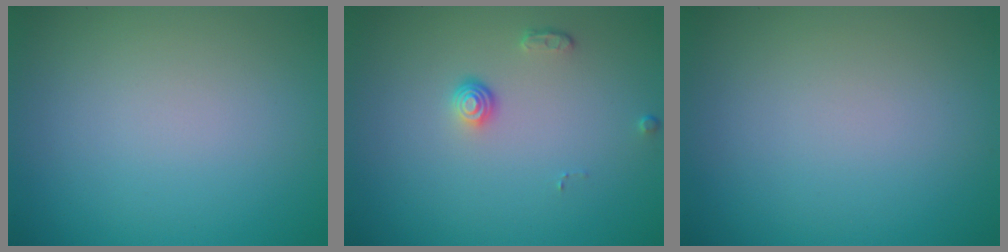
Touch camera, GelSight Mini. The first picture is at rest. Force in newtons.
{"total": 1.3, "press": 1.0, "slide": 0.9}
{"total": 0.0}